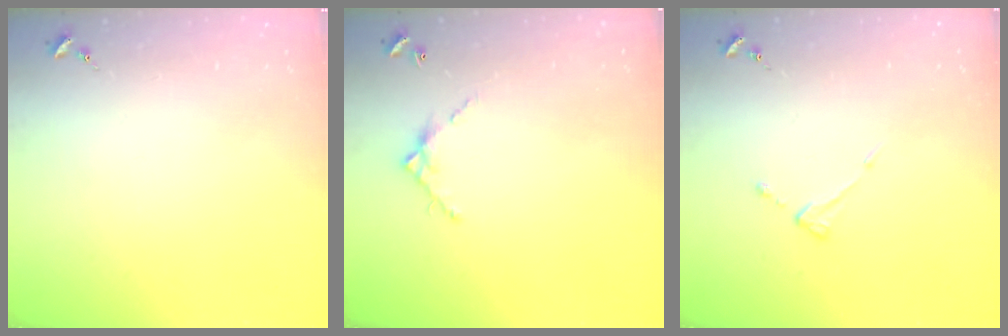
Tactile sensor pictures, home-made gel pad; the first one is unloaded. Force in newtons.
{"total": 7.0, "press": 7.0, "slide": 0.2}
{"total": 4.3, "press": 4.3, "slide": 0.5}